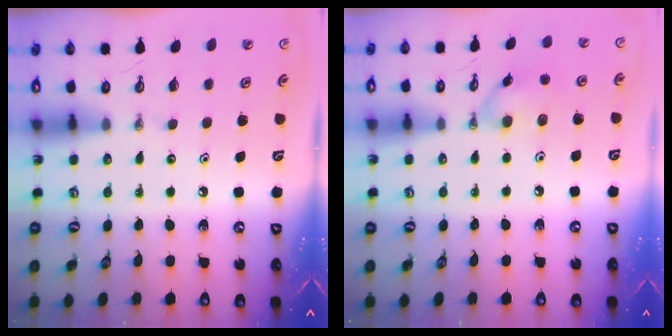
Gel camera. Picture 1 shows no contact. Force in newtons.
{"total": 8.7, "press": 8.7, "slide": 0.8}